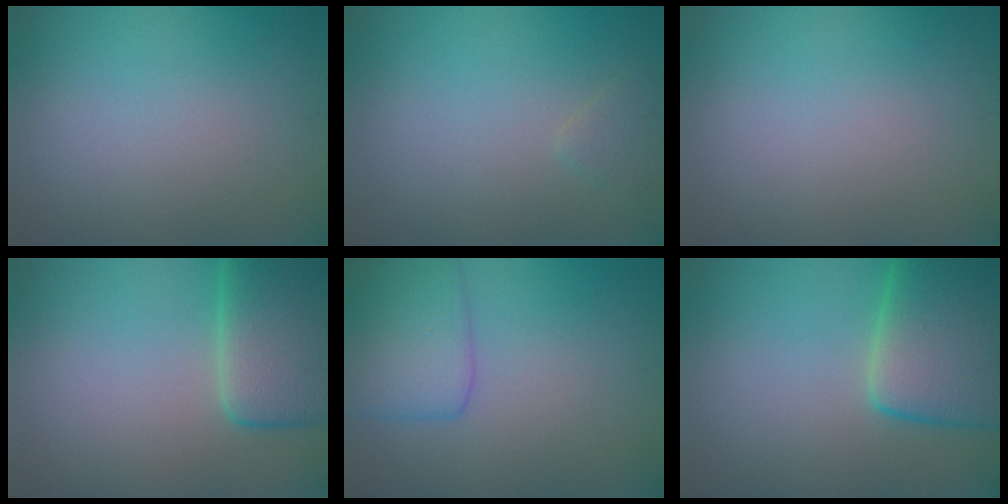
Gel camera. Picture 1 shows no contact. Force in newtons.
{"total": 0.9, "press": 0.9, "slide": 0.1}
{"total": 0.0}
{"total": 7.4, "press": 7.4, "slide": 0.5}
{"total": 4.1, "press": 4.1, "slide": 0.2}
{"total": 9.0, "press": 9.0, "slide": 0.9}